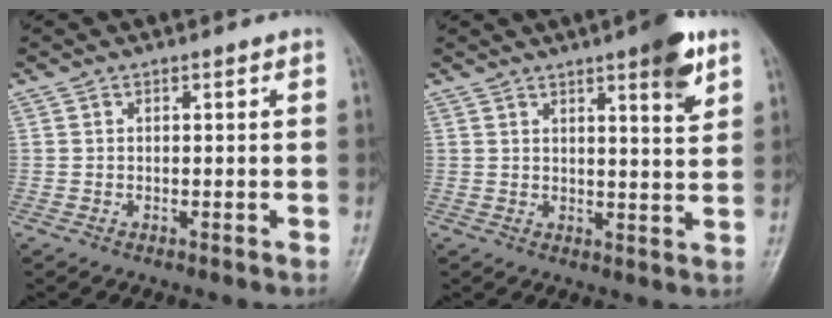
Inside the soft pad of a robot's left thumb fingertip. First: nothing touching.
{"total": 7.4, "force": [4.3, 1.3, 5.9], "torque": [-0.073, -0.022, 0.057]}